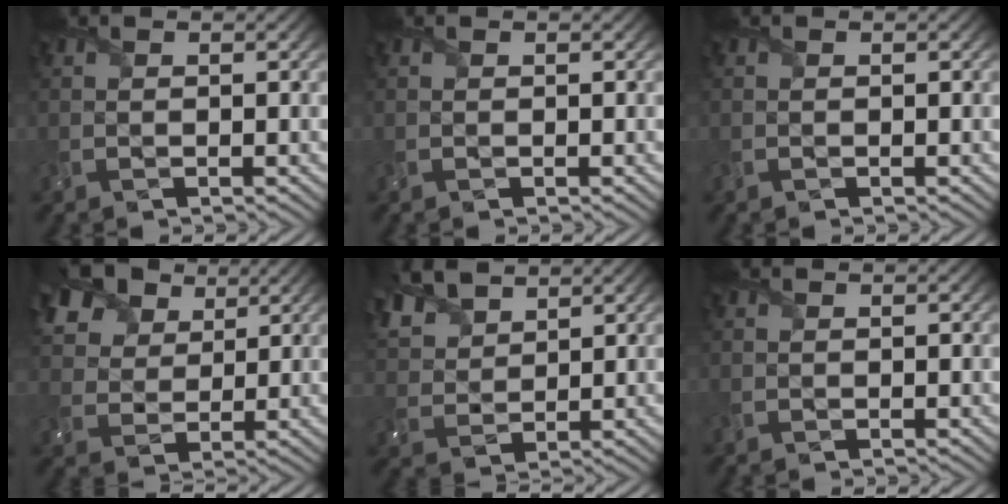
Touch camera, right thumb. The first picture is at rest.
{"total": 0.0}
{"total": 0.0}
{"total": 9.7, "force": [6.0, 6.1, 4.5], "torque": [-0.146, 0.010, 0.108]}
{"total": 7.6, "force": [5.5, 3.6, 3.7], "torque": [-0.111, 0.016, 0.112]}
{"total": 0.0}